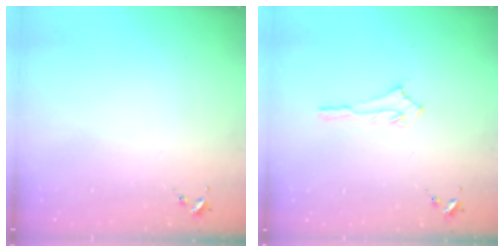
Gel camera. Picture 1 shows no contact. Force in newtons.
{"total": 2.9, "press": 2.9, "slide": 0.2}